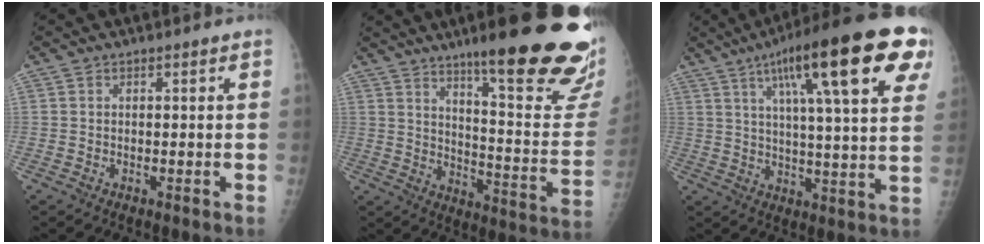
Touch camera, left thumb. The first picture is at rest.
{"total": 26.4, "force": [17.5, 4.0, 19.3], "torque": [-0.226, -0.097, 0.245]}
{"total": 24.3, "force": [11.3, 5.0, 21.0], "torque": [-0.300, 0.000, 0.161]}